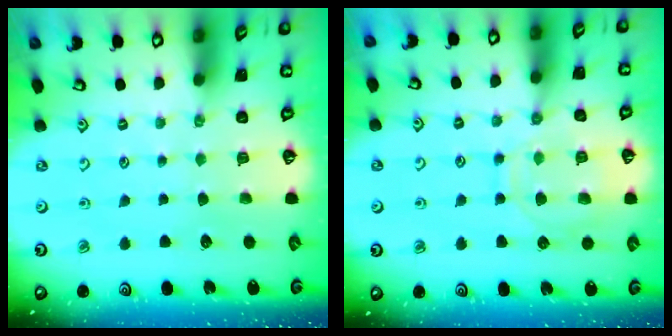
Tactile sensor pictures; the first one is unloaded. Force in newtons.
{"total": 11.9, "press": 11.9, "slide": 1.2}